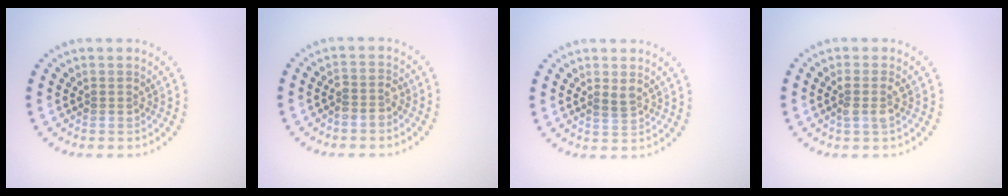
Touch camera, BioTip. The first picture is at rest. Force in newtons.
{"total": 1.6, "press": 1.5, "slide": 0.7}
{"total": 1.2, "press": 1.2, "slide": 0.4}
{"total": 1.5, "press": 1.4, "slide": 0.6}